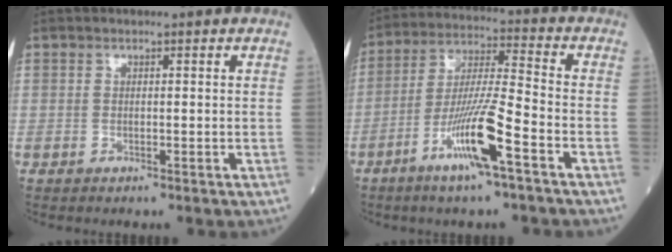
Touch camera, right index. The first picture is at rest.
{"total": 11.6, "force": [-5.8, -0.1, 10.1], "torque": [-0.196, -0.008, -0.111]}